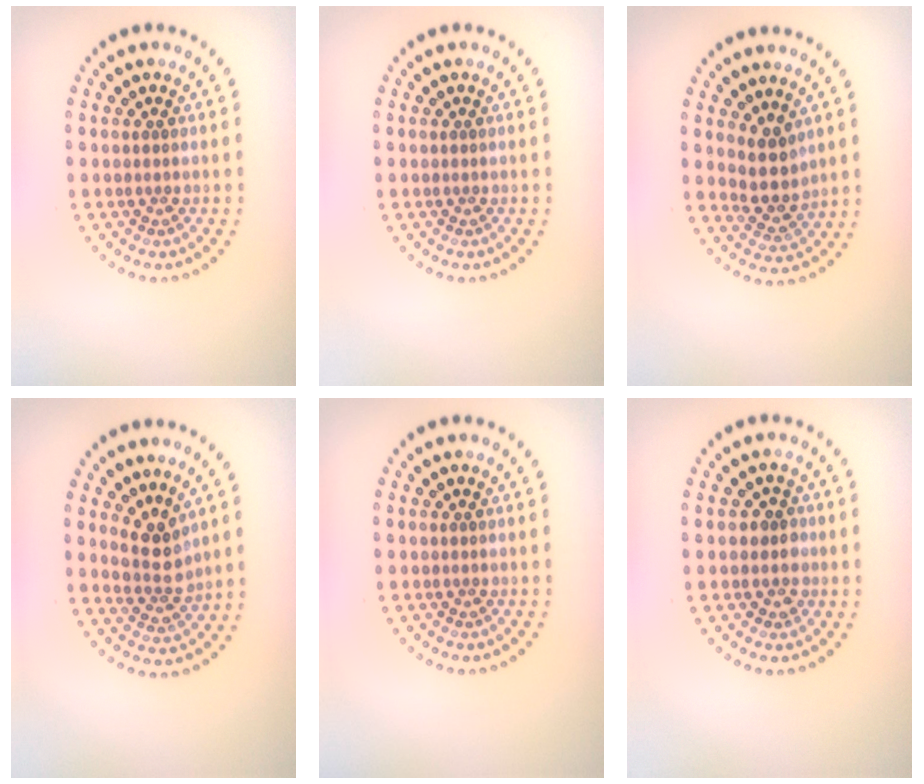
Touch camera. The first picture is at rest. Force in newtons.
{"total": 0.0}
{"total": 2.7, "press": 2.3, "slide": 1.5}
{"total": 2.7, "press": 2.4, "slide": 1.3}
{"total": 0.0}
{"total": 1.6, "press": 1.4, "slide": 0.7}